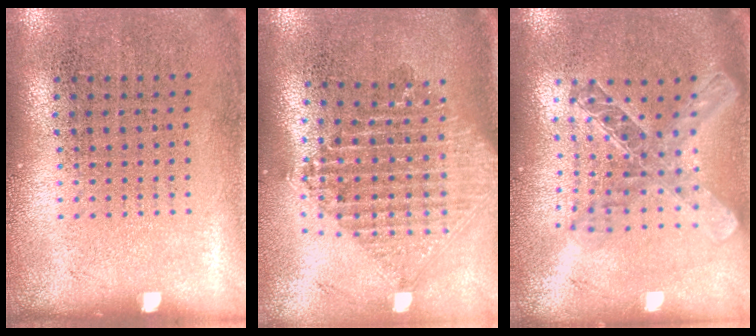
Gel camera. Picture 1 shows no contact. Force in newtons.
{"total": 2.2, "press": 1.7, "slide": 1.4}
{"total": 2.1, "press": 1.7, "slide": 1.2}